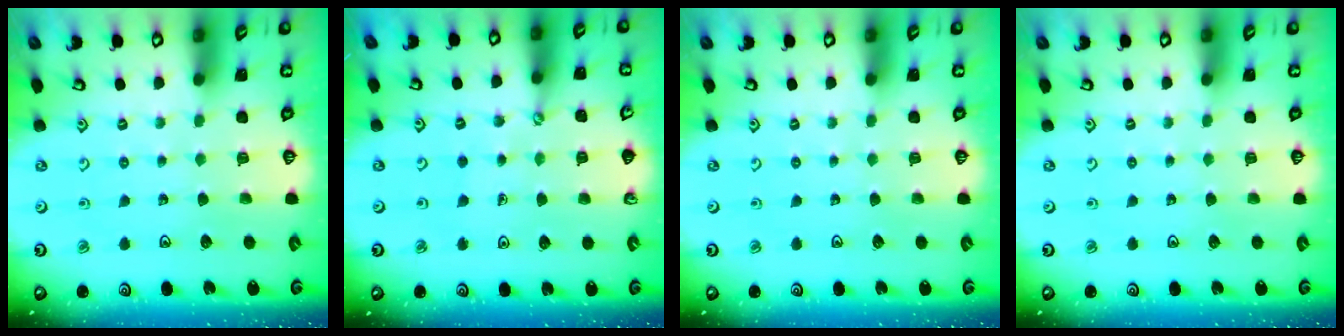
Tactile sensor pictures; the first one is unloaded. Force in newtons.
{"total": 1.1, "press": 1.1, "slide": 0.1}
{"total": 0.0}
{"total": 0.0}